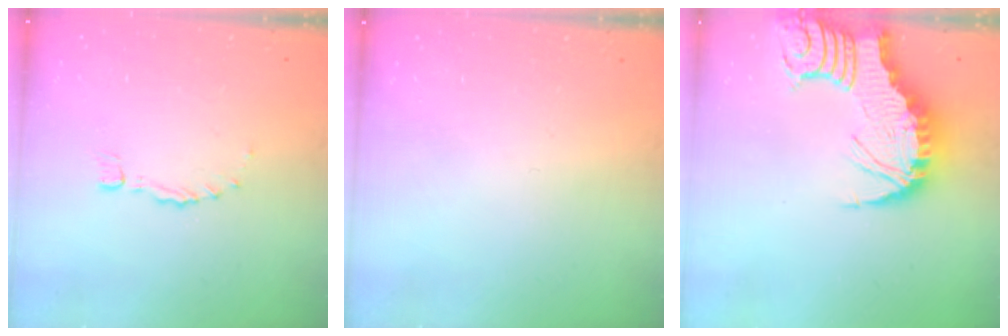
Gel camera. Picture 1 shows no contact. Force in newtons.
{"total": 0.0}
{"total": 4.9, "press": 4.9, "slide": 0.5}